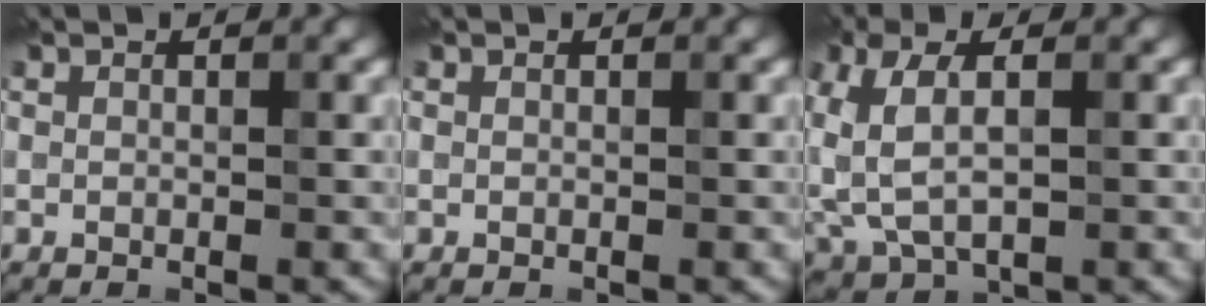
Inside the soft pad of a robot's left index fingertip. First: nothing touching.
{"total": 0.0}
{"total": 5.6, "force": [0.0, 3.5, 4.3], "torque": [-0.111, 0.006, 0.004]}